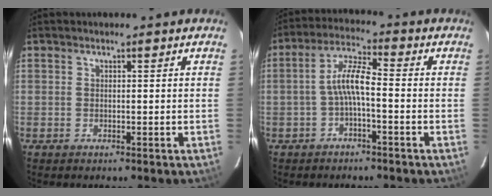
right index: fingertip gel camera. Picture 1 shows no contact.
{"total": 5.7, "force": [-1.7, 1.1, 5.4], "torque": [-0.116, 0.017, -0.033]}